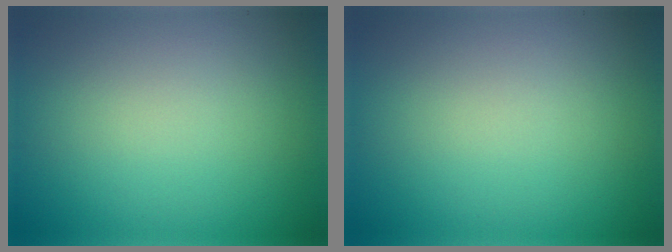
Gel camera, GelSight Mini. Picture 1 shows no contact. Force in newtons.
{"total": 0.0}